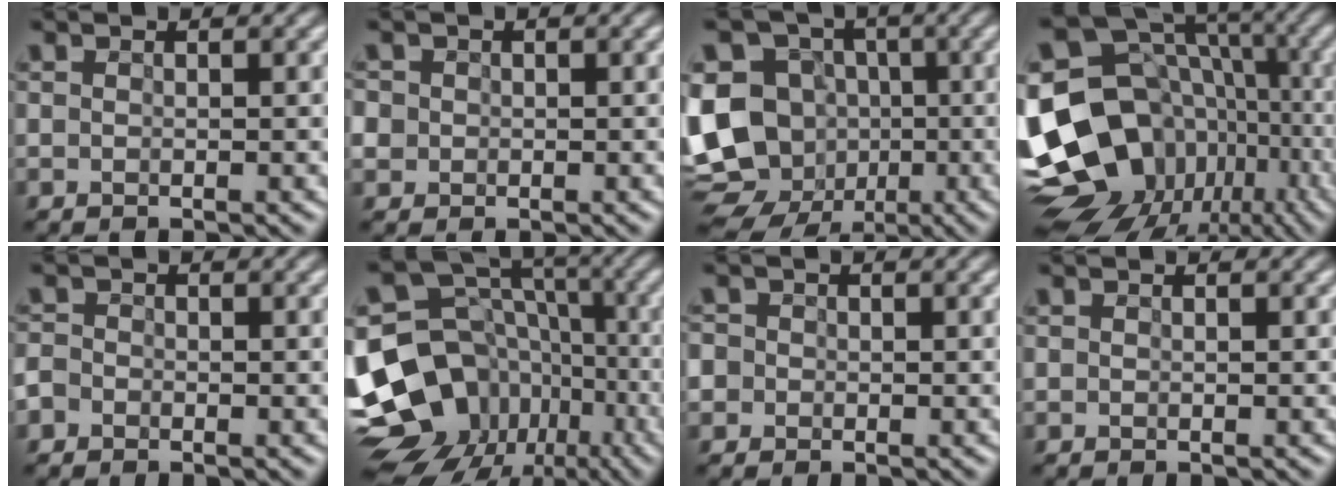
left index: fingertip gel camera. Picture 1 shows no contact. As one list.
[{"total": 5.7, "force": [-0.2, 5.4, 1.9], "torque": [-0.059, 0.024, -0.027]}, {"total": 14.3, "force": [-3.5, 12.2, 6.6], "torque": [-0.160, -0.010, -0.053]}, {"total": 17.6, "force": [-5.0, 13.9, 9.7], "torque": [-0.206, 0.008, -0.044]}, {"total": 2.6, "force": [-1.7, 1.8, 0.5], "torque": [-0.010, 0.004, -0.036]}, {"total": 16.8, "force": [-6.7, 13.4, 7.7], "torque": [-0.177, -0.008, -0.077]}, {"total": 4.3, "force": [-1.1, 4.0, 1.1], "torque": [-0.030, 0.019, -0.044]}, {"total": 0.0}]